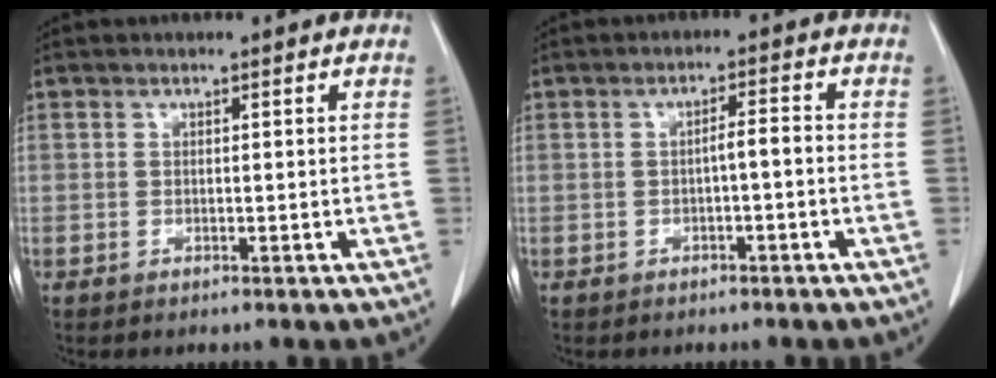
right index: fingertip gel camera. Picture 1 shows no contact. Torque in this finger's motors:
{"motor_torque": [0.51, -0.37, 0.24, 0.05]}